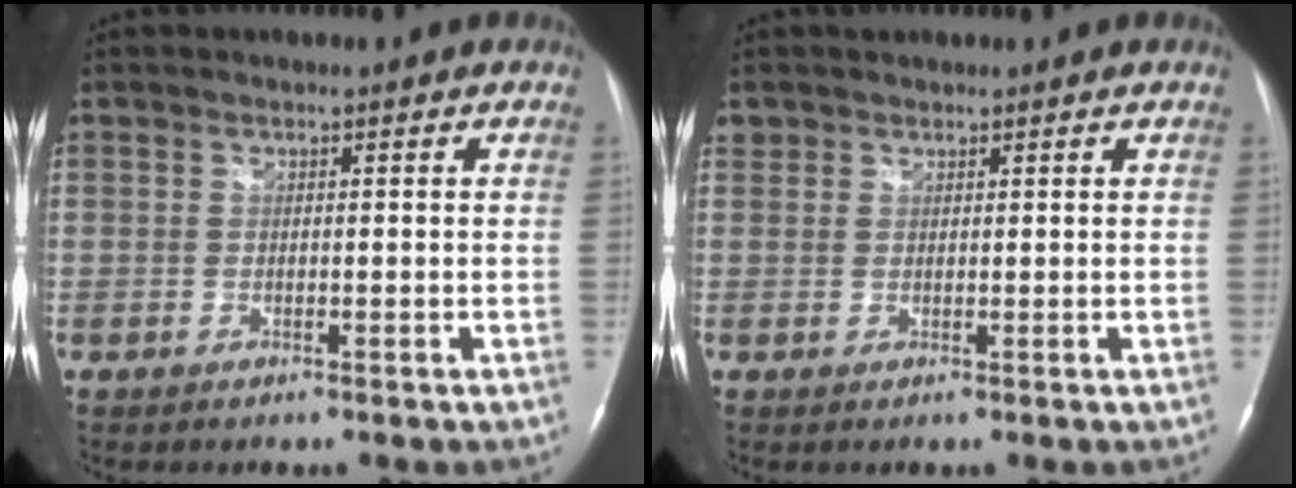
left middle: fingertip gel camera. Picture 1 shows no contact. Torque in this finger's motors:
{"motor_torque": [0.20, -0.14, -0.02, 0.01]}